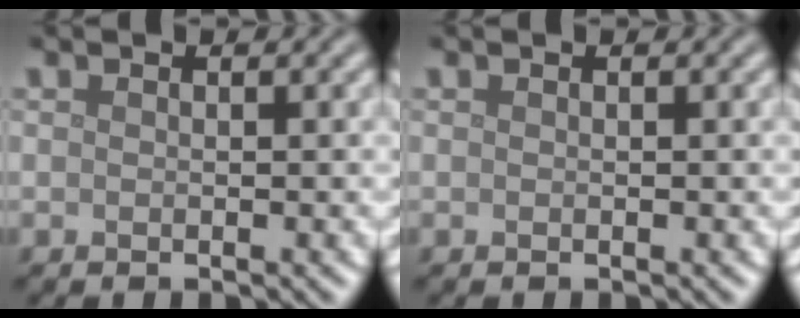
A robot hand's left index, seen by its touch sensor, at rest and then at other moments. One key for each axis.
{"total": 0.0}